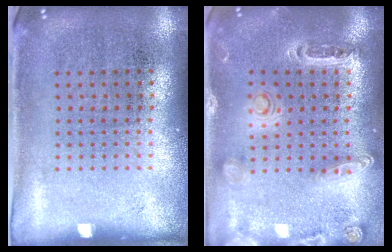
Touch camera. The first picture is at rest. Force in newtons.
{"total": 1.4, "press": 1.4, "slide": 0.3}